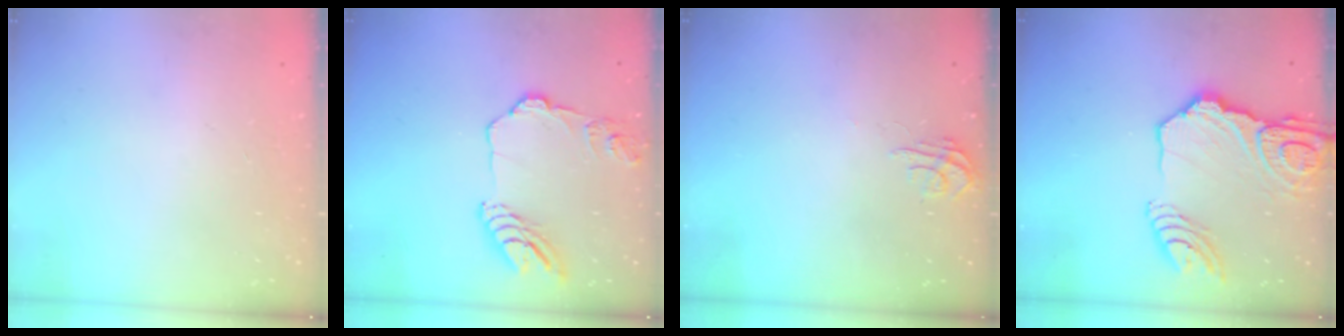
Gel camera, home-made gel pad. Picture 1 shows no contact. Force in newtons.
{"total": 13.9, "press": 13.8, "slide": 1.3}
{"total": 3.9, "press": 3.8, "slide": 0.3}
{"total": 20.3, "press": 20.1, "slide": 2.6}